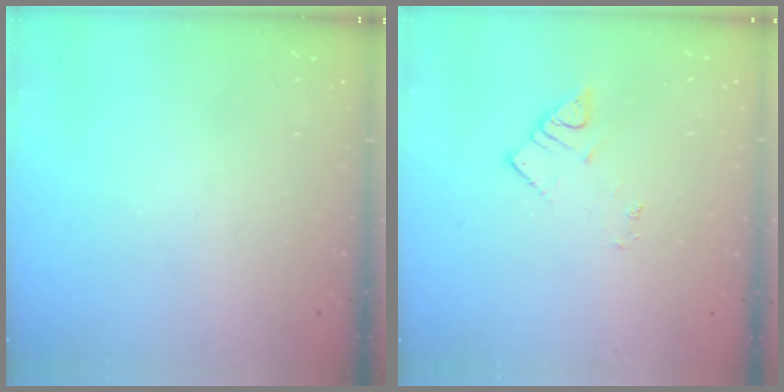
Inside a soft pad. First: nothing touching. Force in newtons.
{"total": 2.5, "press": 2.5, "slide": 0.3}